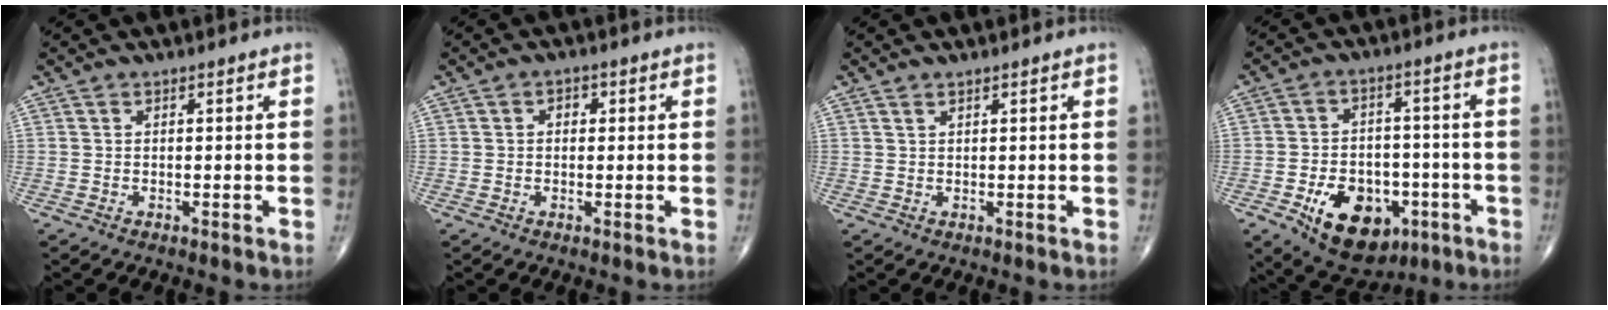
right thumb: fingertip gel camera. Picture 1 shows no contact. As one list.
[{"total": 1.9, "force": [0.4, 1.4, 1.2], "torque": [-0.007, 0.003, 0.002]}, {"total": 0.7, "force": [0.6, 0.1, 0.3], "torque": [-0.007, -0.001, 0.012]}, {"total": 14.8, "force": [-6.2, 9.6, 9.4], "torque": [-0.109, 0.023, -0.085]}]